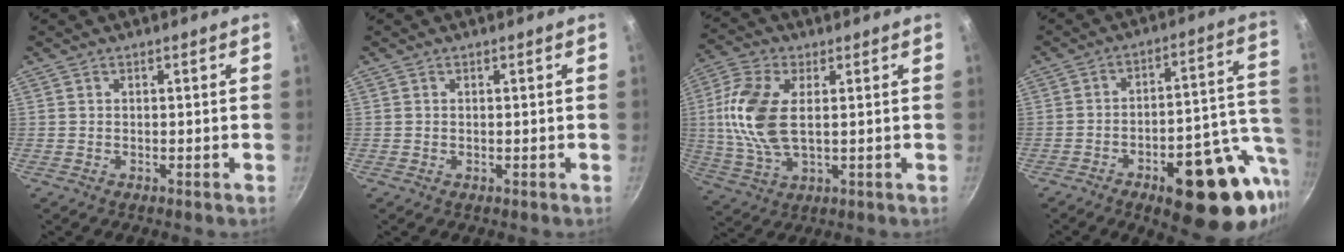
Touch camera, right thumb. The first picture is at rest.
{"total": 0.0}
{"total": 13.1, "force": [1.8, 6.8, 11.1], "torque": [-0.230, 0.004, 0.032]}
{"total": 21.6, "force": [-8.7, 8.3, 18.0], "torque": [-0.191, 0.036, -0.115]}